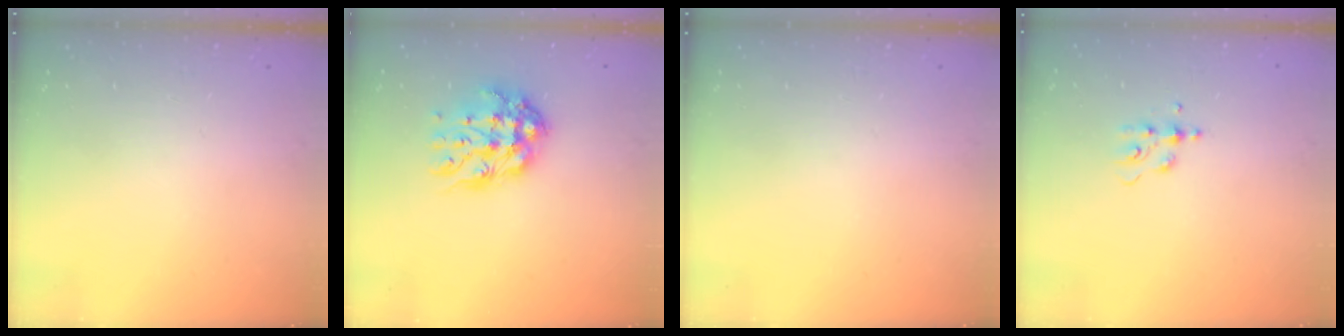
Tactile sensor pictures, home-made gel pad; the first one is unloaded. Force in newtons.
{"total": 11.3, "press": 11.2, "slide": 0.8}
{"total": 0.0}
{"total": 4.8, "press": 4.8, "slide": 0.5}